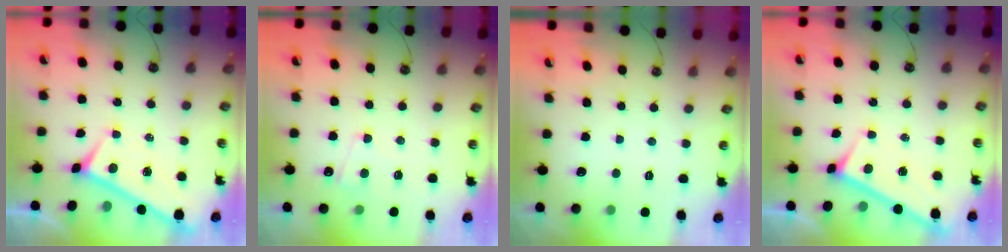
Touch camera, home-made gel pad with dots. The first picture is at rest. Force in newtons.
{"total": 2.3, "press": 2.3, "slide": 0.5}
{"total": 0.0}
{"total": 2.9, "press": 2.9, "slide": 0.3}